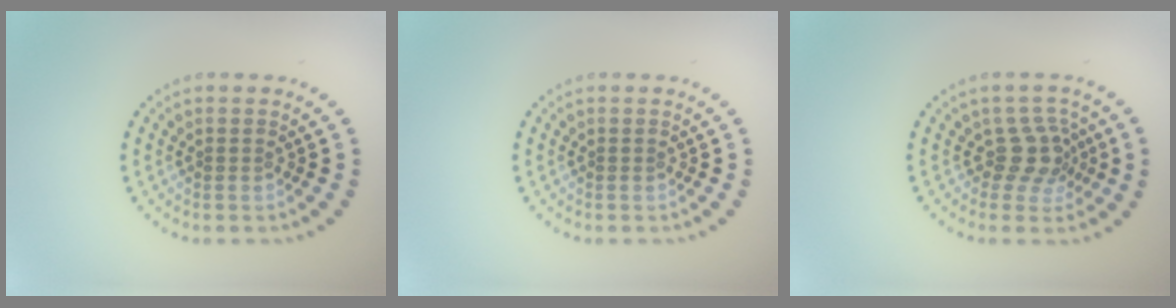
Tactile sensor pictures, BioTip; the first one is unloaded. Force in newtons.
{"total": 0.0}
{"total": 2.9, "press": 2.2, "slide": 1.8}